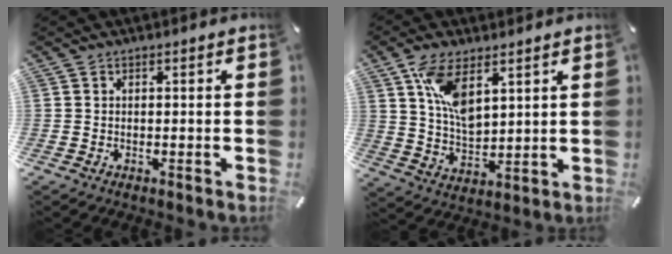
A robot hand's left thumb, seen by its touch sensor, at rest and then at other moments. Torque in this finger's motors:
{"motor_torque": [1.98, 1.97, 1.33, -1.36, 0.15]}